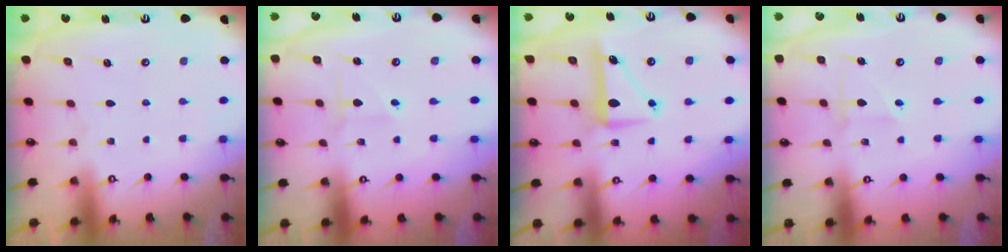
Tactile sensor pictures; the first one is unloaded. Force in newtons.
{"total": 2.2, "press": 2.2, "slide": 0.2}
{"total": 8.3, "press": 8.3, "slide": 0.4}
{"total": 2.7, "press": 2.6, "slide": 0.3}